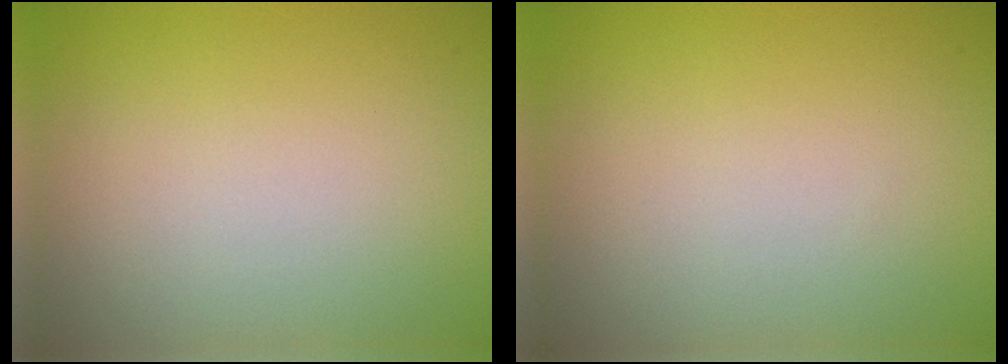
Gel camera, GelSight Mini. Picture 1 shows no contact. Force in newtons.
{"total": 0.0}